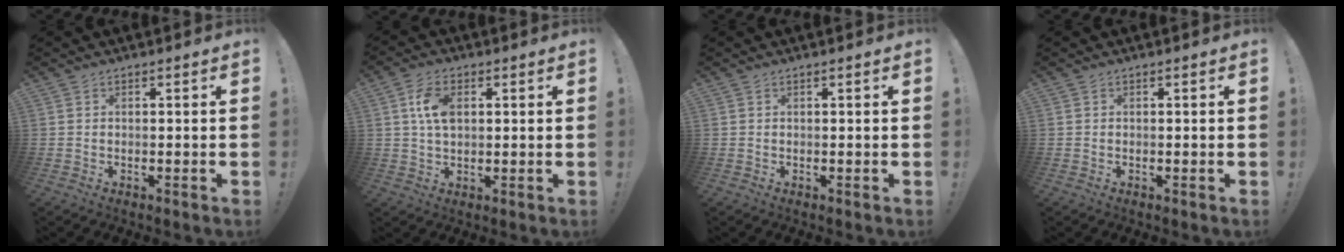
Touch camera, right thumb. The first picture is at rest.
{"total": 7.8, "force": [2.0, 4.7, 5.9], "torque": [-0.110, 0.005, 0.036]}
{"total": 0.0}
{"total": 0.0}